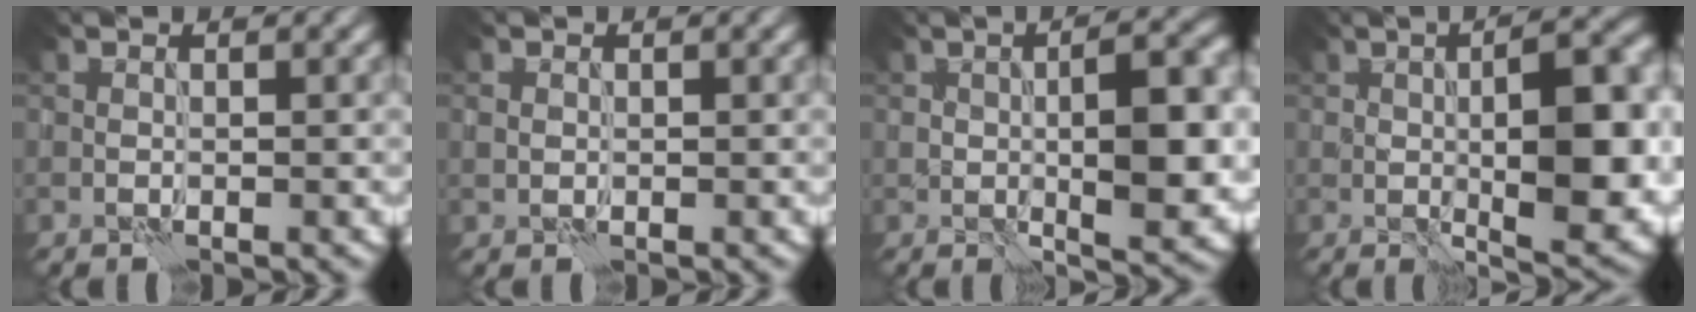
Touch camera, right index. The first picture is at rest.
{"total": 0.6, "force": [0.1, 0.6, 0.2], "torque": [-0.003, 0.000, 0.001]}
{"total": 8.2, "force": [-0.2, 2.8, 7.7], "torque": [-0.116, 0.000, 0.001]}
{"total": 11.3, "force": [-0.1, 3.8, 10.6], "torque": [-0.152, -0.004, 0.005]}